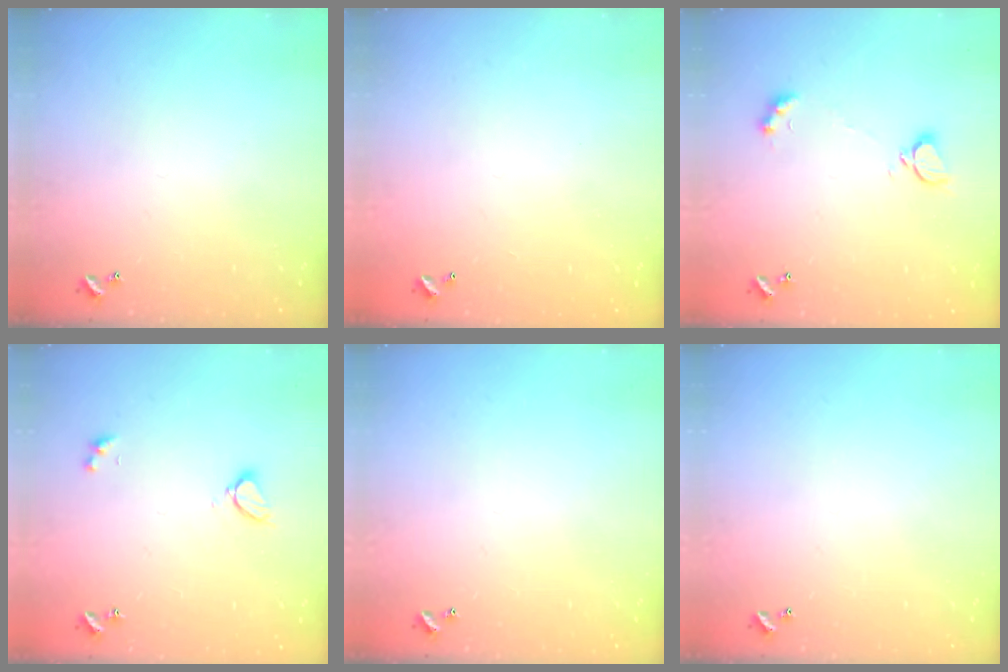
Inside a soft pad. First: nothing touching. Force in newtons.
{"total": 2.8, "press": 2.8, "slide": 0.1}
{"total": 2.5, "press": 2.4, "slide": 0.5}
{"total": 3.1, "press": 3.1, "slide": 0.3}
{"total": 0.0}
{"total": 0.0}